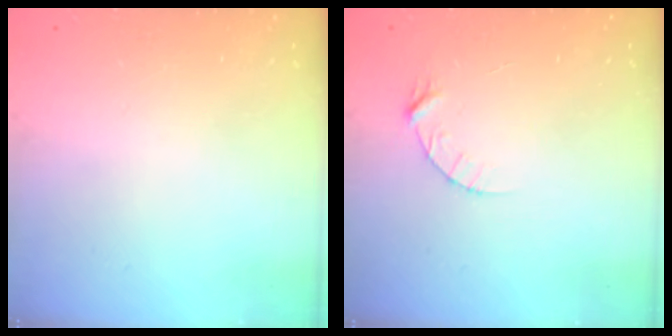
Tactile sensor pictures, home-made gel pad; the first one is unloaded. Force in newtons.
{"total": 4.4, "press": 4.4, "slide": 0.4}